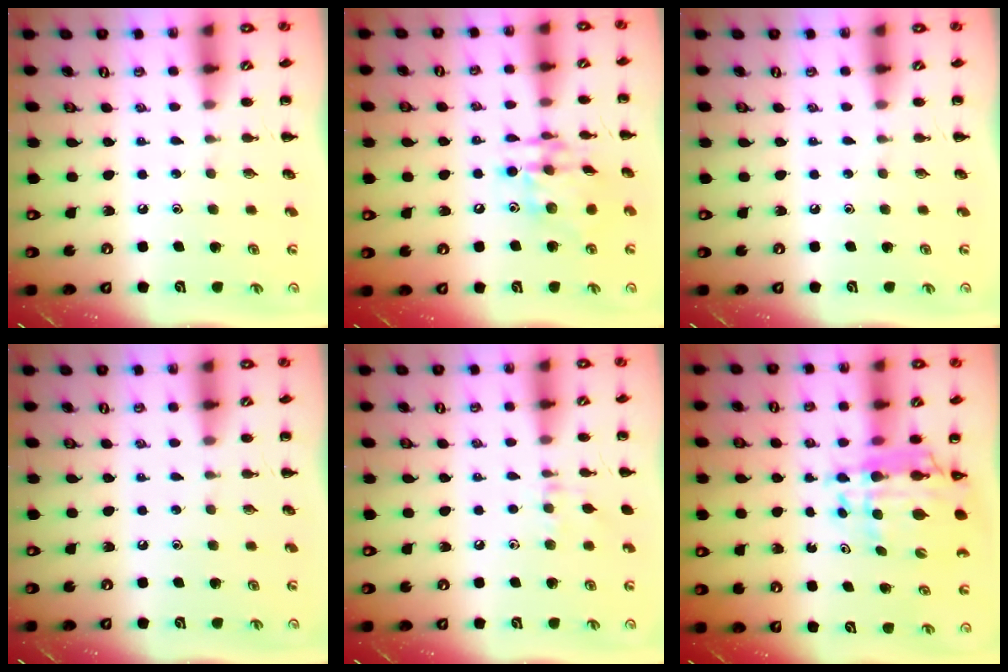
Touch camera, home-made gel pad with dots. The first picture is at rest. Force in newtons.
{"total": 14.5, "press": 14.3, "slide": 2.2}
{"total": 0.0}
{"total": 0.0}
{"total": 6.8, "press": 6.6, "slide": 1.6}
{"total": 10.3, "press": 9.8, "slide": 3.2}